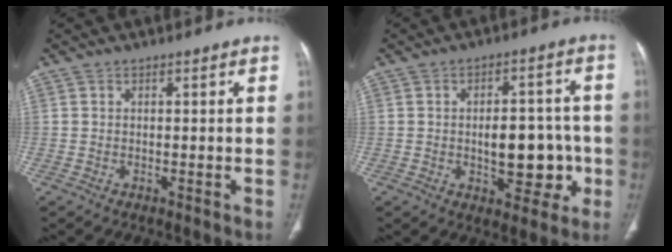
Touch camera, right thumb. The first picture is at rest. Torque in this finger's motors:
{"motor_torque": [1.10, 1.22, 1.10, -0.47, 0.31]}